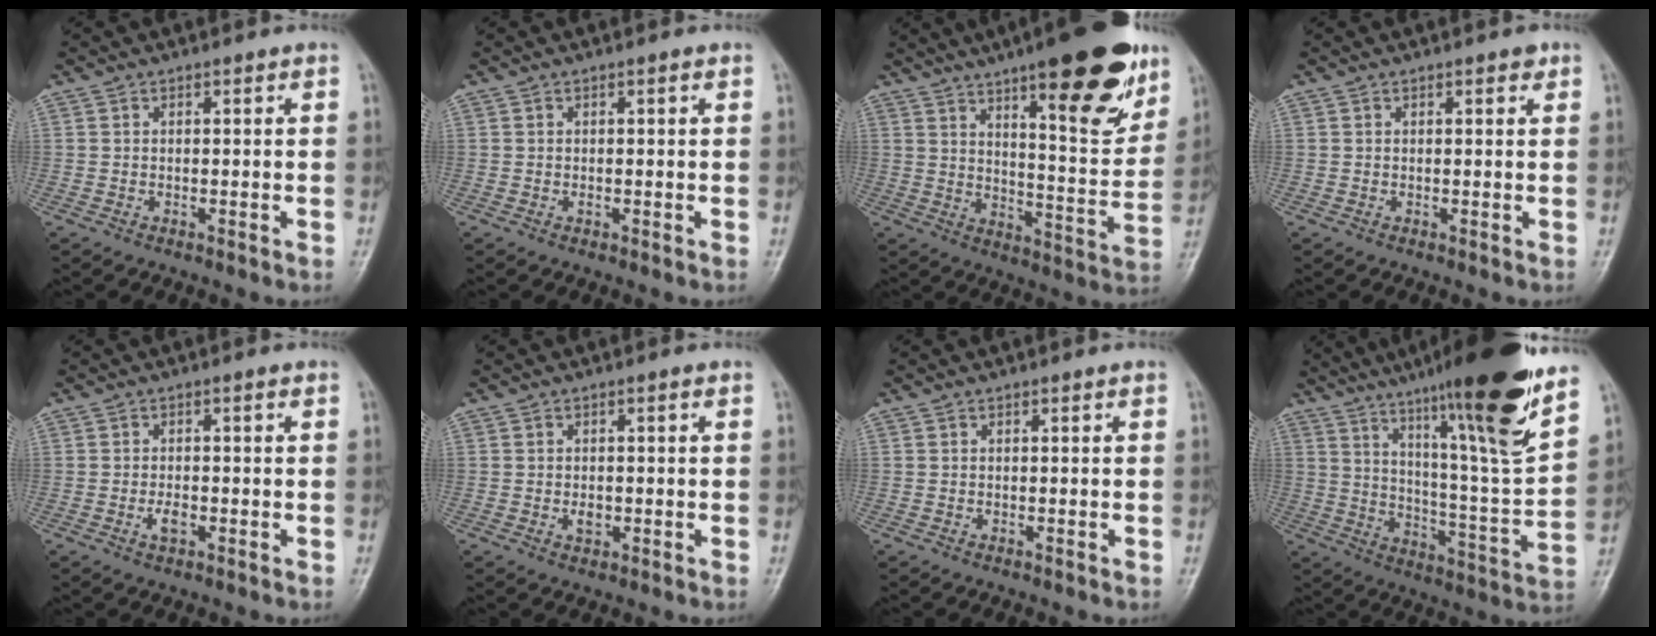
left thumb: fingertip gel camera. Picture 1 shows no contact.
{"total": 0.8, "force": [0.1, 0.4, 0.7], "torque": [-0.008, 0.003, 0.003]}
{"total": 21.9, "force": [12.7, 6.0, 16.8], "torque": [-0.198, -0.058, 0.185]}
{"total": 1.3, "force": [0.8, 0.5, 0.9], "torque": [-0.007, -0.001, 0.007]}
{"total": 2.4, "force": [-0.8, 1.2, 2.0], "torque": [-0.033, 0.003, -0.014]}
{"total": 2.2, "force": [-0.3, 1.4, 1.6], "torque": [-0.018, 0.001, -0.004]}
{"total": 0.0}
{"total": 24.5, "force": [16.4, 1.7, 18.2], "torque": [-0.255, -0.067, 0.257]}